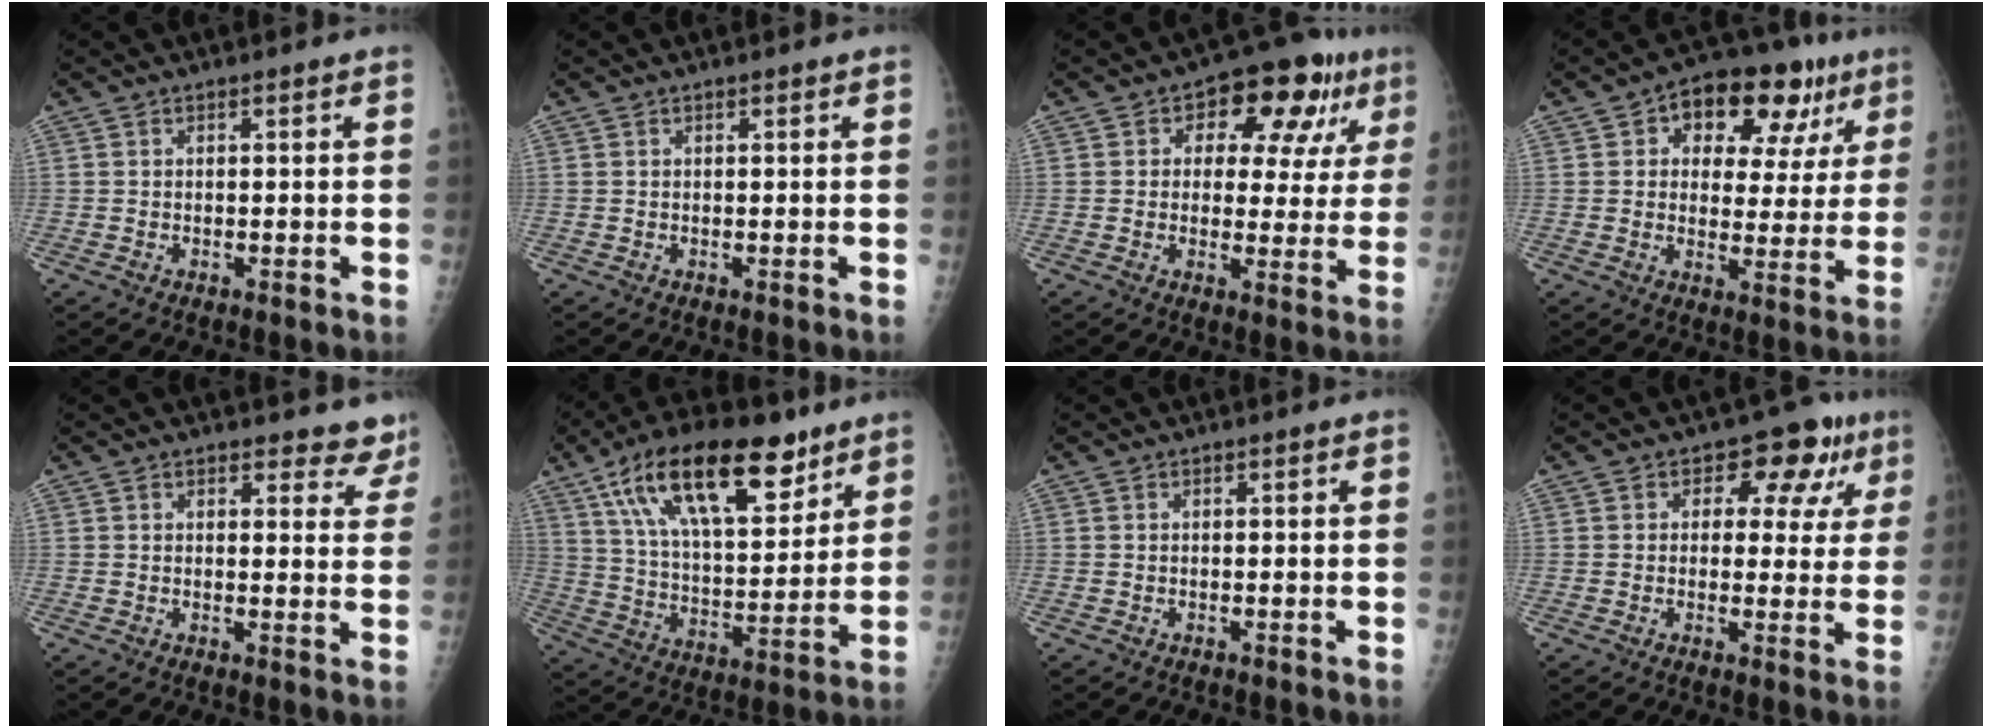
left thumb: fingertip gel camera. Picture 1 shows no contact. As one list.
[{"total": 0.0}, {"total": 13.4, "force": [5.4, 7.8, 9.4], "torque": [-0.068, 0.007, 0.069]}, {"total": 16.3, "force": [7.2, 9.7, 10.9], "torque": [-0.091, 0.004, 0.097]}, {"total": 5.9, "force": [5.3, 2.4, 0.7], "torque": [0.034, -0.029, 0.045]}, {"total": 23.5, "force": [13.4, 10.2, 16.4], "torque": [-0.246, -0.032, 0.233]}, {"total": 0.0}, {"total": 9.3, "force": [3.8, 6.1, 6.0], "torque": [-0.018, -0.001, 0.038]}]